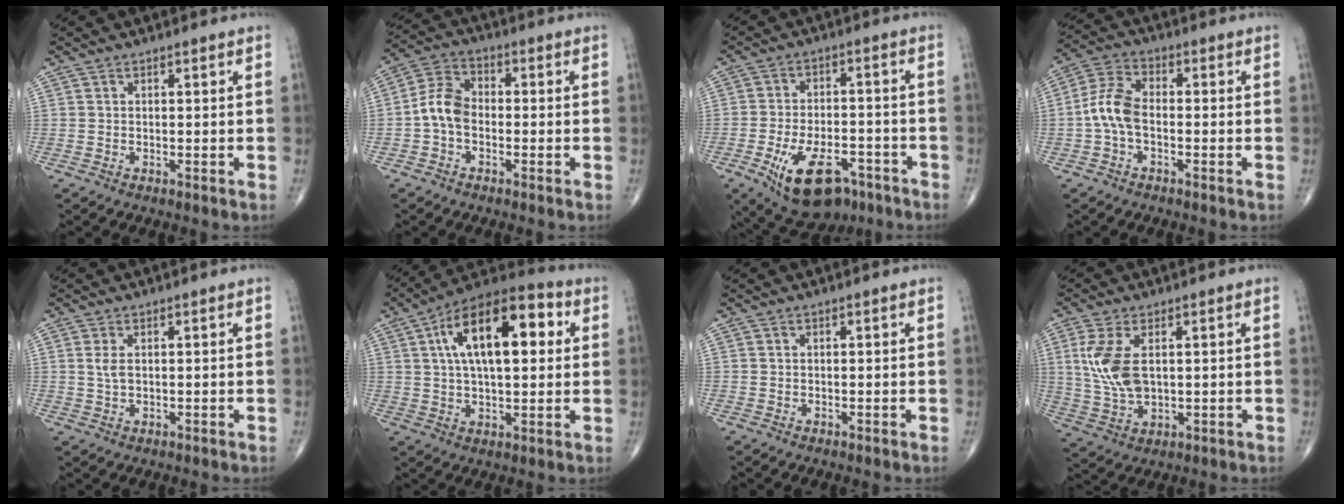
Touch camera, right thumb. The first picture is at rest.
{"total": 6.9, "force": [-1.4, 4.7, 4.8], "torque": [-0.085, 0.024, -0.041]}
{"total": 14.7, "force": [-7.7, 7.7, 9.9], "torque": [-0.151, 0.026, -0.112]}
{"total": 7.2, "force": [-1.3, 4.0, 5.9], "torque": [-0.127, 0.024, -0.035]}
{"total": 2.2, "force": [0.5, 1.1, 1.9], "torque": [-0.039, 0.001, 0.014]}
{"total": 19.3, "force": [4.8, 9.0, 16.5], "torque": [-0.243, 0.021, 0.066]}
{"total": 0.0}
{"total": 9.4, "force": [1.9, 5.0, 7.7], "torque": [-0.167, -0.008, 0.046]}